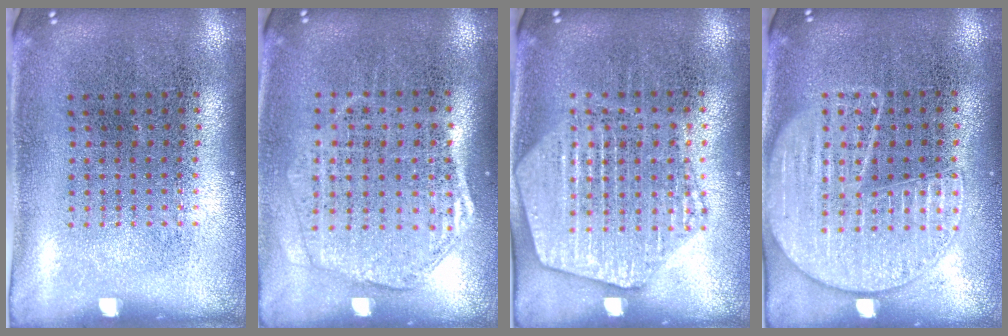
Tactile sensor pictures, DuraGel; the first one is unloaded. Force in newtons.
{"total": 1.7, "press": 1.5, "slide": 0.7}
{"total": 1.8, "press": 1.8, "slide": 0.2}
{"total": 1.6, "press": 1.6, "slide": 0.1}